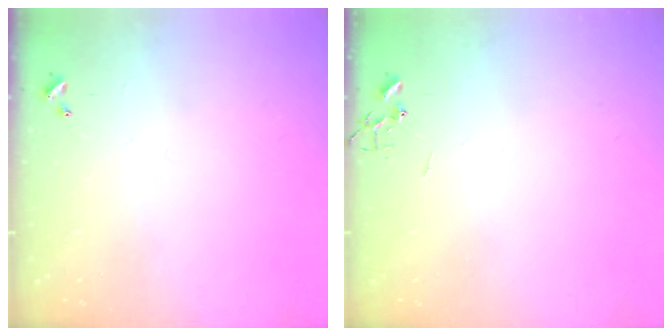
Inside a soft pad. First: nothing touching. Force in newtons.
{"total": 0.0}